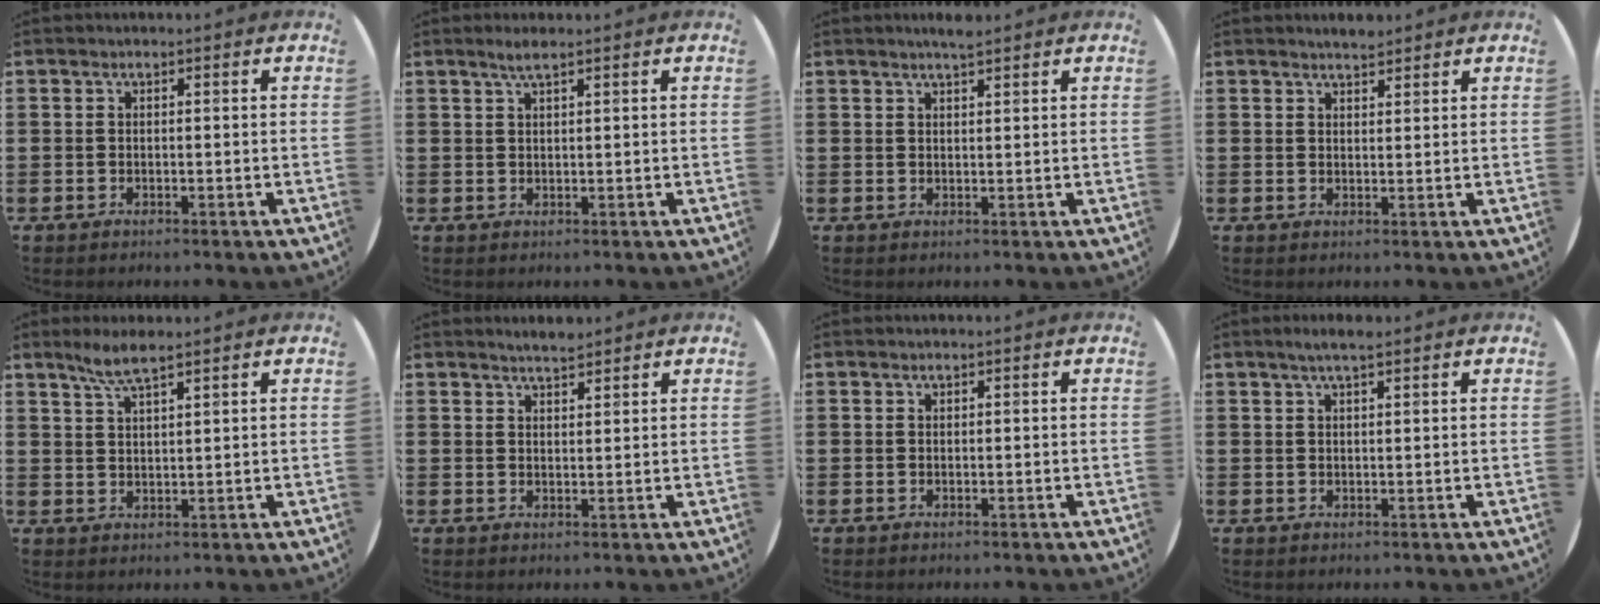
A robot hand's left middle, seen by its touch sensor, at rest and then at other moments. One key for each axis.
{"total": 1.9, "fx": 1.4, "fy": 0.1, "fz": 1.3, "tx": -0.025, "ty": 0.003, "tz": 0.024}
{"total": 2.0, "fx": 1.9, "fy": 0.0, "fz": 0.6, "tx": -0.012, "ty": 0.002, "tz": 0.035}
{"total": 1.8, "fx": 1.8, "fy": 0.2, "fz": 0.0, "tx": -0.002, "ty": 0.003, "tz": 0.034}
{"total": 3.8, "fx": 3.1, "fy": 0.3, "fz": 2.2, "tx": -0.048, "ty": 0.004, "tz": 0.054}
{"total": 2.3, "fx": 2.3, "fy": 0.1, "fz": 0.2, "tx": -0.007, "ty": 0.000, "tz": 0.043}
{"total": 0.0}
{"total": 2.6, "fx": 2.0, "fy": 0.3, "fz": 1.6, "tx": -0.024, "ty": 0.003, "tz": 0.032}